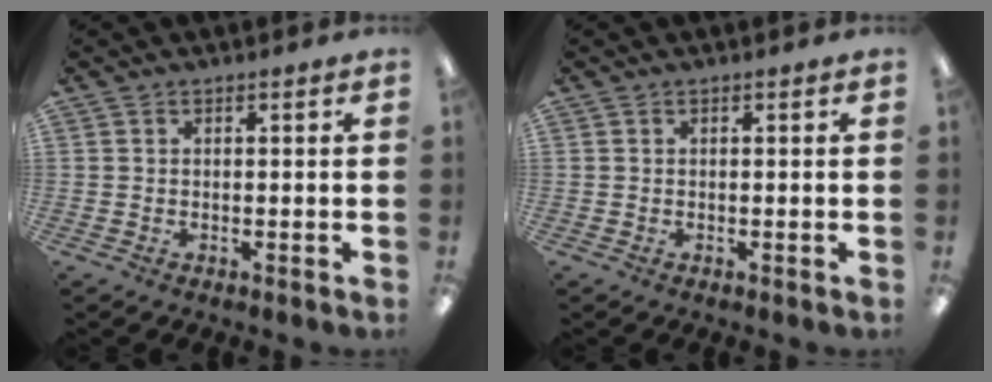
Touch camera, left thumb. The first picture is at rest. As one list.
[{"total": 0.0}]